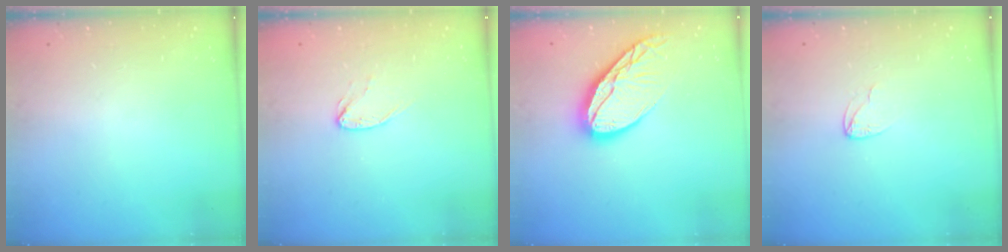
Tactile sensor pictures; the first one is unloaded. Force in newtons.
{"total": 5.2, "press": 5.1, "slide": 0.4}
{"total": 15.0, "press": 14.9, "slide": 1.4}
{"total": 4.1, "press": 4.1, "slide": 0.3}